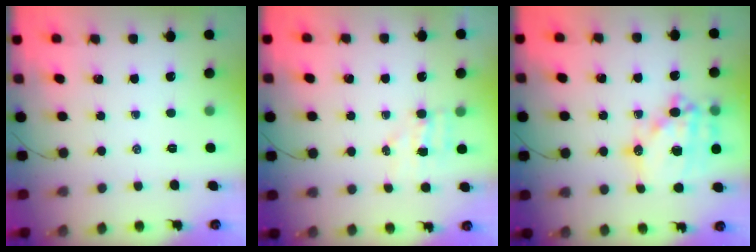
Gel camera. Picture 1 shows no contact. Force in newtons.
{"total": 3.8, "press": 3.7, "slide": 0.8}
{"total": 19.5, "press": 19.1, "slide": 3.9}